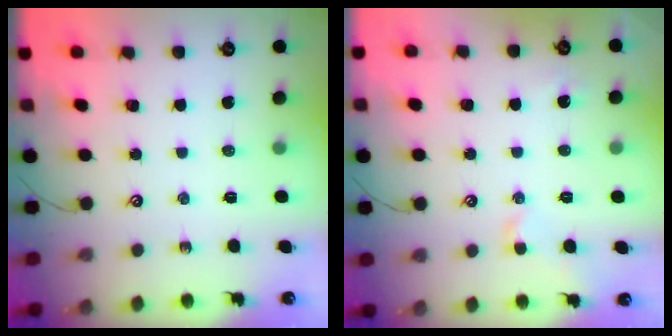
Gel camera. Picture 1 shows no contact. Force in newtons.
{"total": 0.5, "press": 0.2, "slide": 0.5}